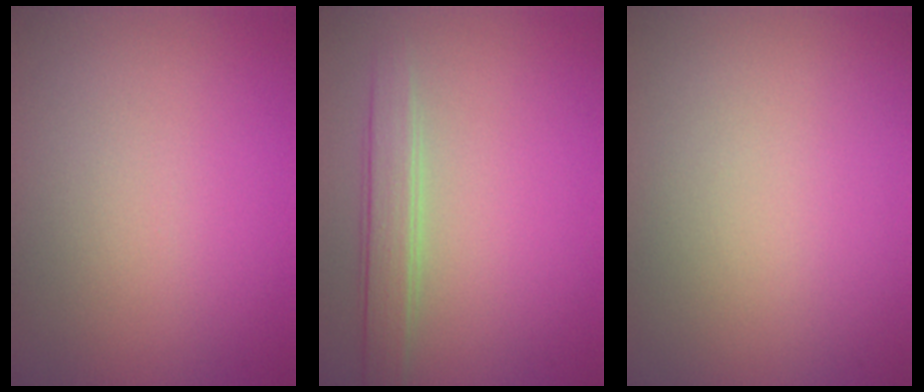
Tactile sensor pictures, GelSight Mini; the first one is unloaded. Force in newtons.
{"total": 2.6, "press": 2.6, "slide": 0.2}
{"total": 0.0}